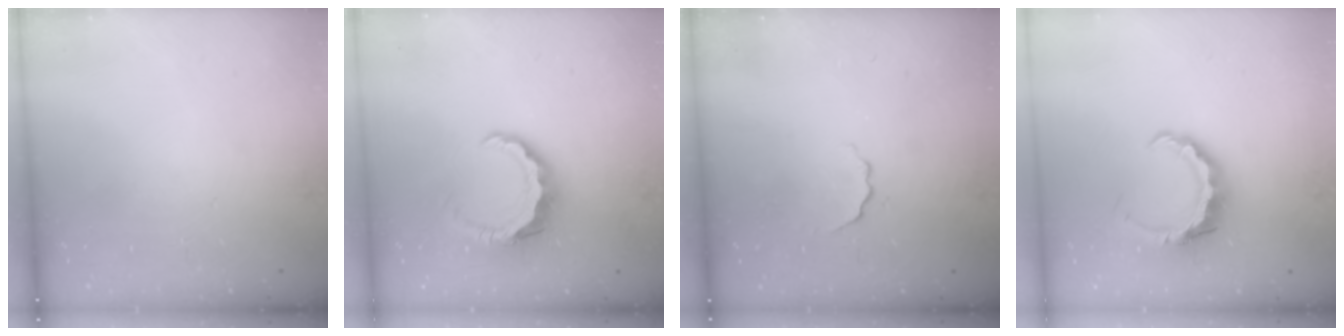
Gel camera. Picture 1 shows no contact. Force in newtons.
{"total": 8.0, "press": 8.0, "slide": 0.7}
{"total": 3.0, "press": 2.9, "slide": 0.7}
{"total": 8.7, "press": 8.6, "slide": 1.6}